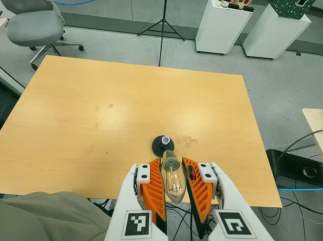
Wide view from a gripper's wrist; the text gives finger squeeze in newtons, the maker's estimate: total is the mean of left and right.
{"total": 22.5, "left": 24.7, "right": 20.2}